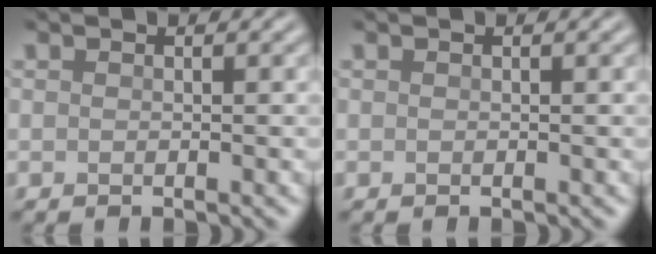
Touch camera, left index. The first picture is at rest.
{"total": 0.0}